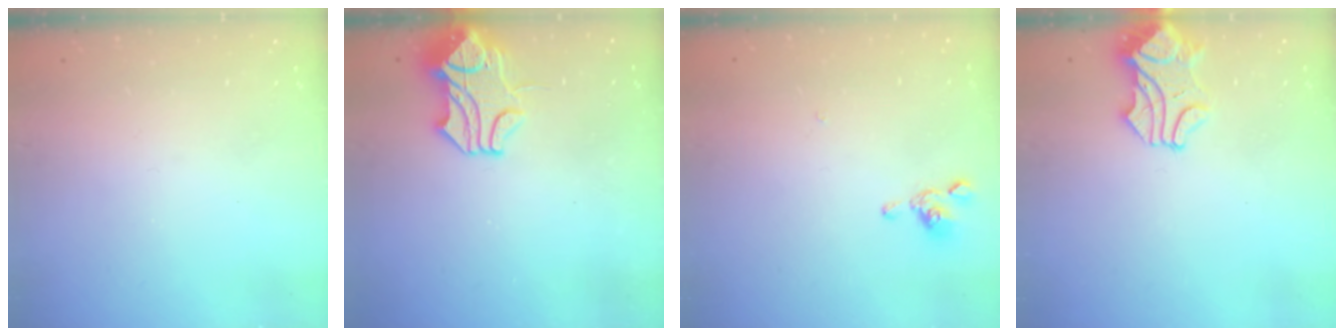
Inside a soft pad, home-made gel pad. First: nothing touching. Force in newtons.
{"total": 2.0, "press": 1.3, "slide": 1.5}
{"total": 2.3, "press": 2.3, "slide": 0.5}
{"total": 0.9, "press": 0.7, "slide": 0.7}